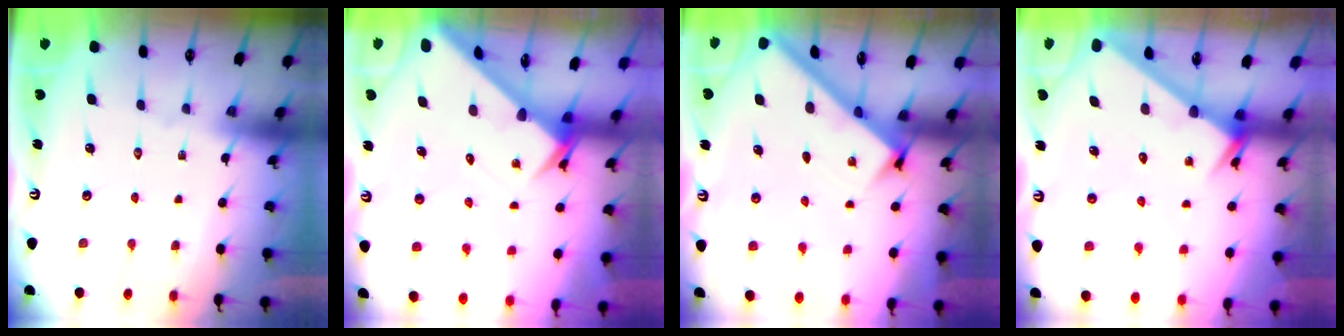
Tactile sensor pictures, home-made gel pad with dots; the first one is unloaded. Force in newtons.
{"total": 3.0, "press": 3.0, "slide": 0.2}
{"total": 2.9, "press": 2.8, "slide": 0.4}
{"total": 2.6, "press": 2.6, "slide": 0.0}